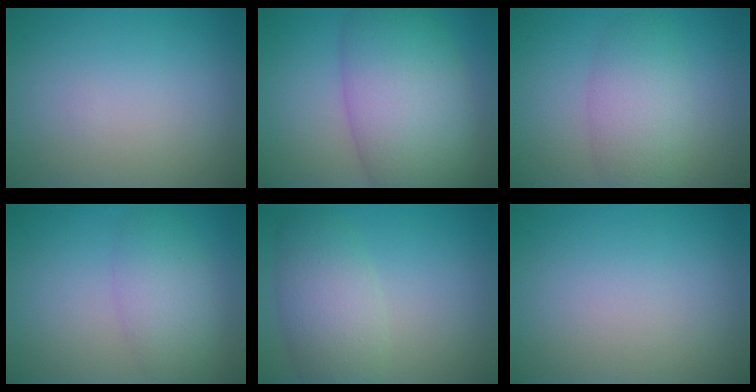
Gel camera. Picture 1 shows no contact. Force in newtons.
{"total": 10.1, "press": 10.1, "slide": 0.3}
{"total": 4.5, "press": 4.5, "slide": 0.2}
{"total": 3.8, "press": 3.8, "slide": 0.0}
{"total": 4.7, "press": 4.7, "slide": 0.1}
{"total": 0.0}